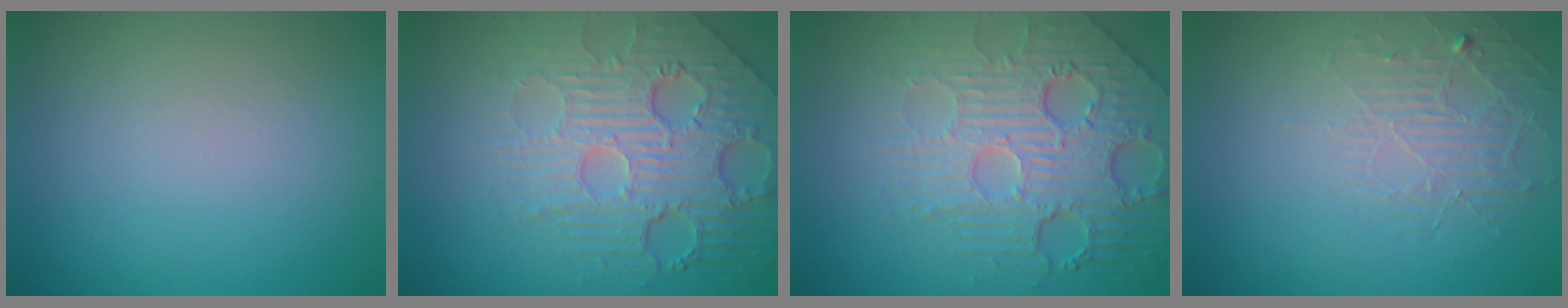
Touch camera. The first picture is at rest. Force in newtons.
{"total": 6.9, "press": 5.3, "slide": 4.4}
{"total": 6.9, "press": 5.3, "slide": 4.4}
{"total": 2.0, "press": 1.1, "slide": 1.7}